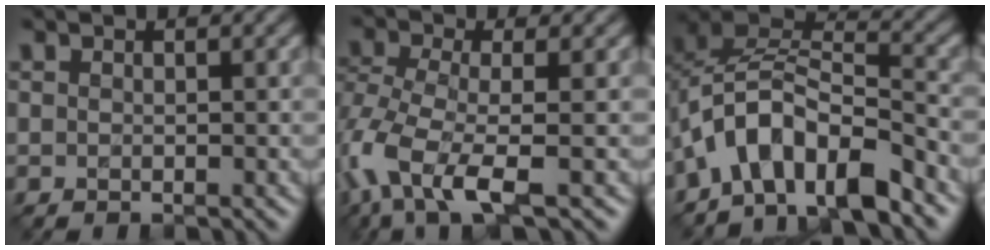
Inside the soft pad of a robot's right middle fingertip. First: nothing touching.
{"total": 6.5, "force": [-3.0, 2.3, 5.3], "torque": [-0.126, -0.005, -0.067]}
{"total": 8.4, "force": [-4.9, 3.9, 5.5], "torque": [-0.080, 0.013, -0.101]}